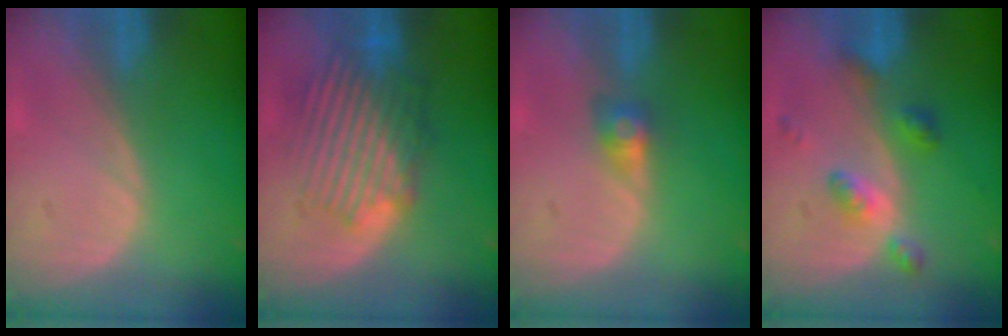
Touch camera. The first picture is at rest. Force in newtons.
{"total": 8.6, "press": 8.2, "slide": 2.6}
{"total": 2.8, "press": 2.4, "slide": 1.5}
{"total": 4.9, "press": 4.9, "slide": 0.2}